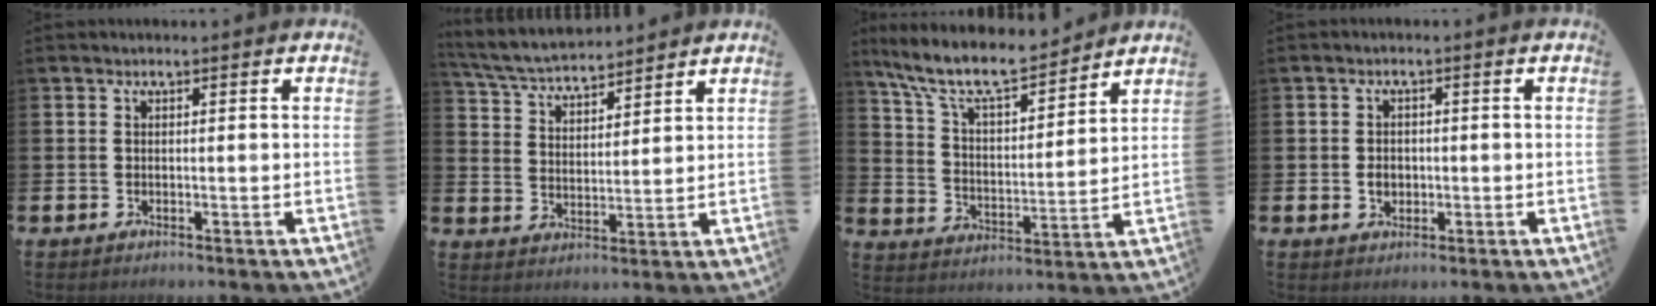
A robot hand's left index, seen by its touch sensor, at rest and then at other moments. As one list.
[{"total": 5.4, "force": [5.3, 0.7, 0.8], "torque": [-0.044, -0.031, 0.093]}, {"total": 10.1, "force": [9.1, 2.2, 3.9], "torque": [-0.109, -0.057, 0.157]}, {"total": 2.2, "force": [-0.3, 1.8, 1.3], "torque": [-0.018, 0.004, -0.010]}]